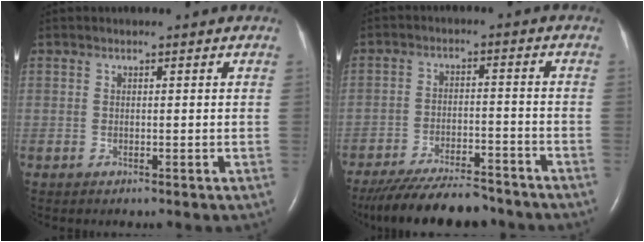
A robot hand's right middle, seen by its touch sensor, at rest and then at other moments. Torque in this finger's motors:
{"motor_torque": [1.02, -1.12, 0.14, 0.05]}